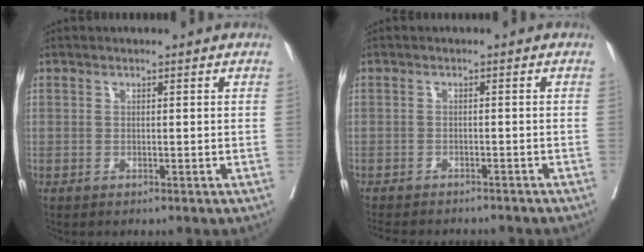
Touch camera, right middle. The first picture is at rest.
{"total": 10.4, "force": [-9.4, 2.6, 3.6], "torque": [-0.063, -0.009, -0.121]}